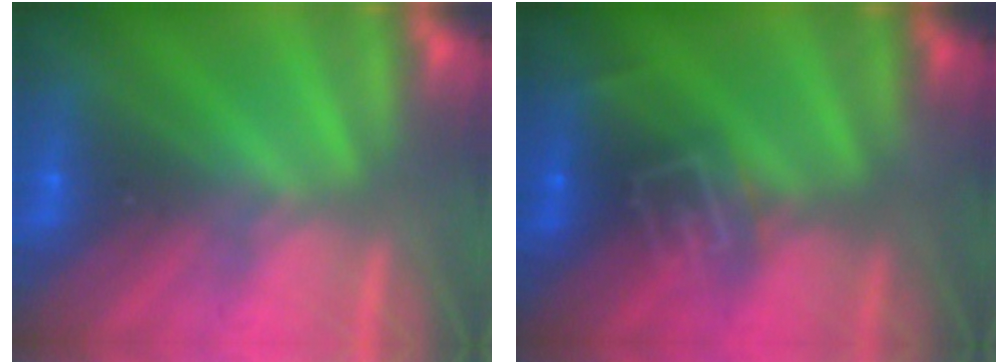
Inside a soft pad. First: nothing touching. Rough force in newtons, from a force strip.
{"total": 2.7}